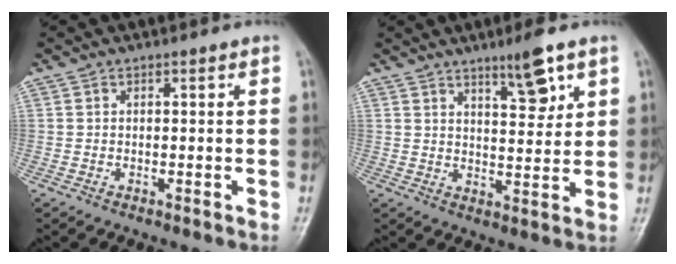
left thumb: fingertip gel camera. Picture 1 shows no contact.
{"total": 7.0, "force": [4.4, 1.7, 5.2], "torque": [-0.071, -0.032, 0.070]}